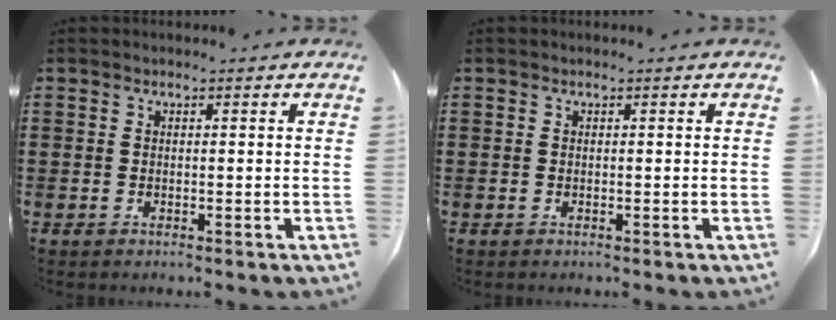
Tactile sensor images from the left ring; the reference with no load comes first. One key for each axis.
{"total": 0.0}